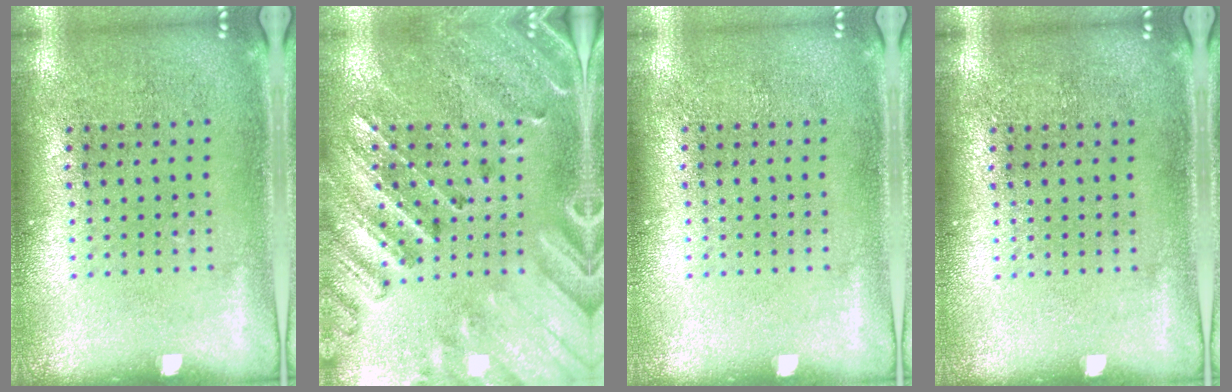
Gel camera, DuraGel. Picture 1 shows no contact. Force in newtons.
{"total": 2.9, "press": 2.6, "slide": 1.1}
{"total": 0.0}
{"total": 0.0}